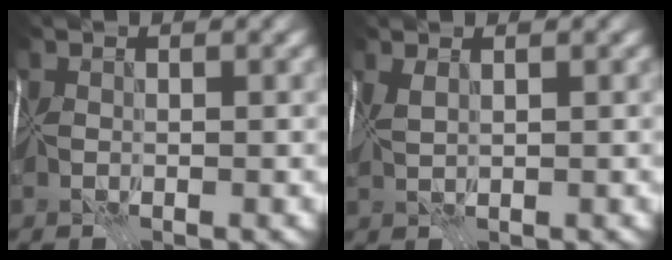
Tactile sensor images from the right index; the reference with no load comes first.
{"total": 1.2, "force": [0.7, -1.0, 0.1], "torque": [0.003, 0.000, 0.021]}